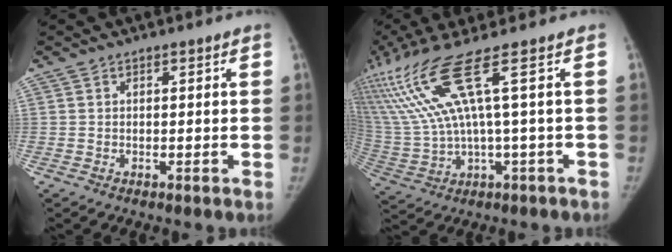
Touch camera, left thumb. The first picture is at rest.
{"total": 17.1, "force": [5.9, 1.3, 16.0], "torque": [-0.369, 0.002, 0.126]}